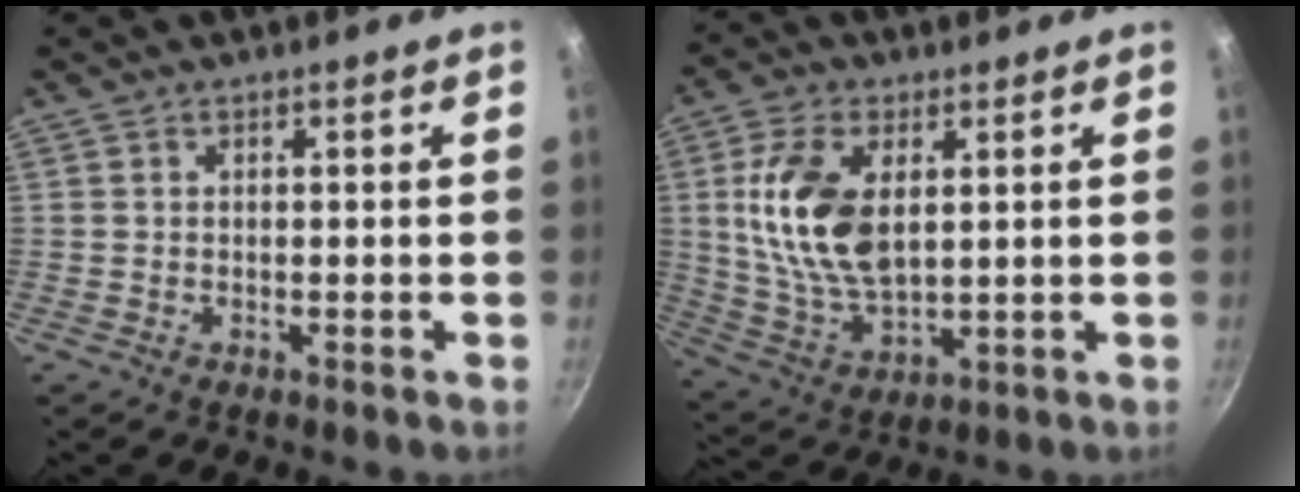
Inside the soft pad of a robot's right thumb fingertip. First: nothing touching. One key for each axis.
{"total": 14.8, "fx": 3.0, "fy": 8.3, "fz": 11.9, "tx": -0.222, "ty": -0.013, "tz": 0.065}